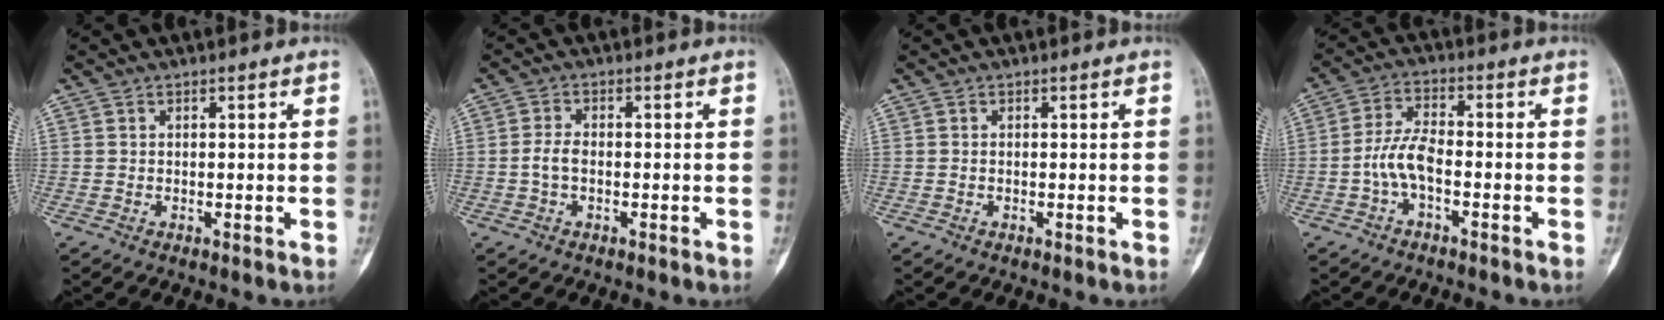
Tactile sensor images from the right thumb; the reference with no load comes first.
{"total": 3.0, "force": [-0.6, 1.8, 2.3], "torque": [-0.051, 0.009, -0.013]}
{"total": 0.0}
{"total": 6.1, "force": [-2.0, 2.6, 5.1], "torque": [-0.108, 0.024, -0.044]}